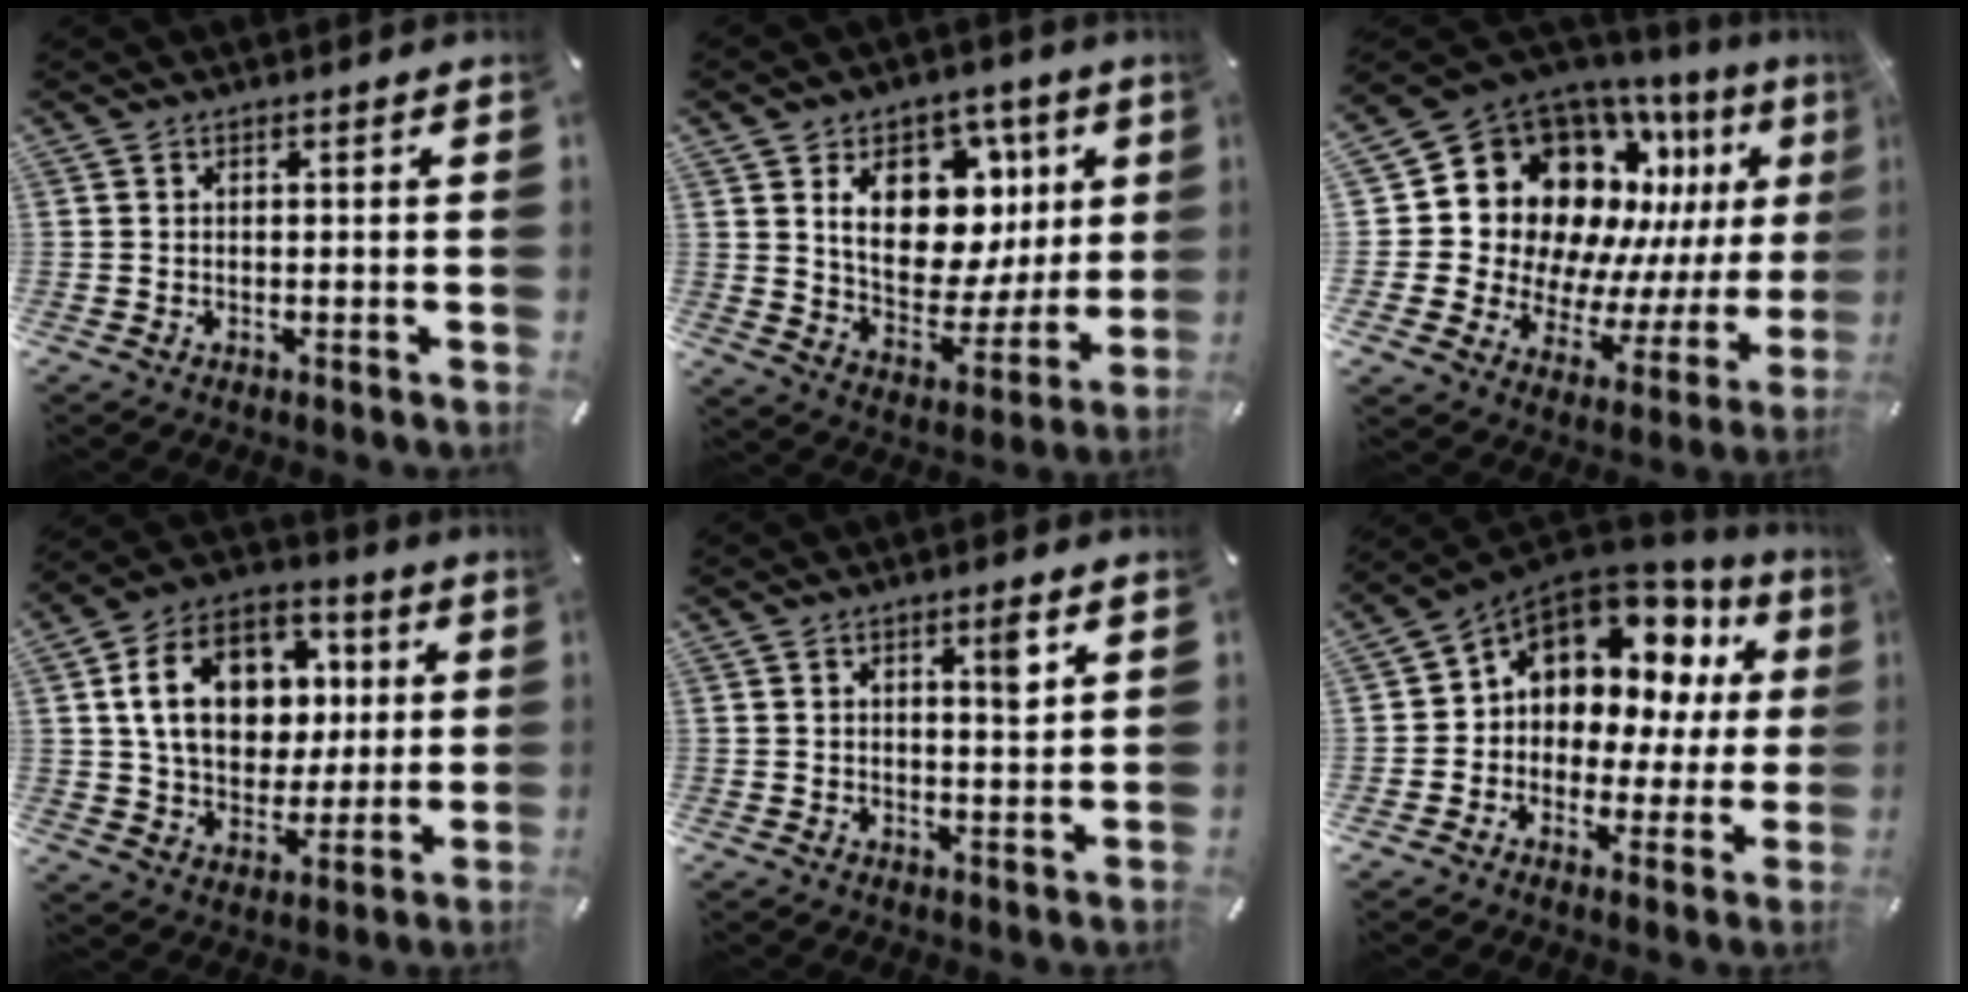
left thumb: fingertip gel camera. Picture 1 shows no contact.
{"total": 18.1, "force": [6.9, 12.7, 10.9], "torque": [-0.149, -0.040, 0.127]}
{"total": 17.5, "force": [7.7, 13.6, 7.8], "torque": [-0.130, -0.101, 0.159]}
{"total": 17.4, "force": [3.5, 13.7, 10.1], "torque": [-0.170, 0.006, 0.067]}
{"total": 4.6, "force": [2.0, 1.1, 4.0], "torque": [-0.060, -0.008, 0.027]}
{"total": 10.8, "force": [5.7, 8.1, 4.4], "torque": [-0.081, -0.053, 0.102]}